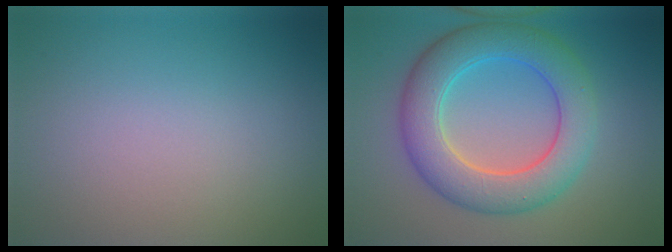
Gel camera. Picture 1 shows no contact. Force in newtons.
{"total": 7.3, "press": 7.3, "slide": 0.3}